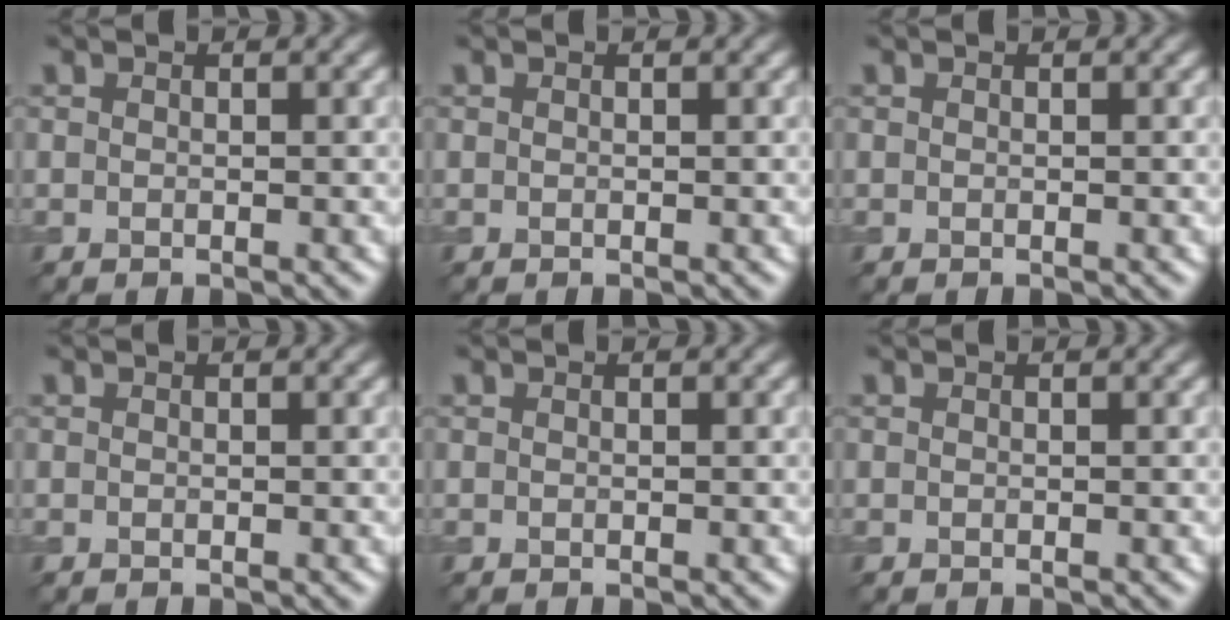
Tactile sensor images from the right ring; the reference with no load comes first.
{"total": 0.0}
{"total": 0.0}
{"total": 0.0}
{"total": 0.0}
{"total": 0.0}